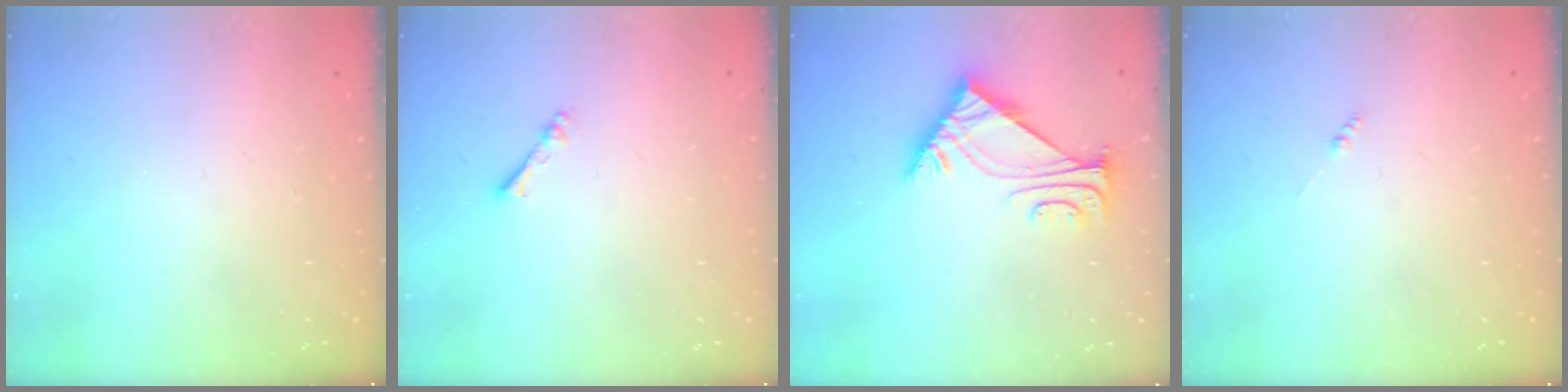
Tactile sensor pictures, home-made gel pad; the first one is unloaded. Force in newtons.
{"total": 1.1, "press": 1.1, "slide": 0.2}
{"total": 6.3, "press": 6.3, "slide": 0.9}
{"total": 0.0}